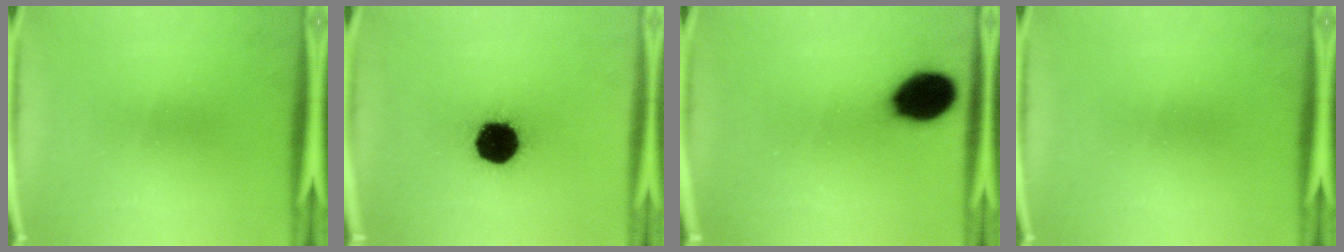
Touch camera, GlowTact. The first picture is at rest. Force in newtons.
{"total": 17.3}
{"total": 13.7}
{"total": 0.0}